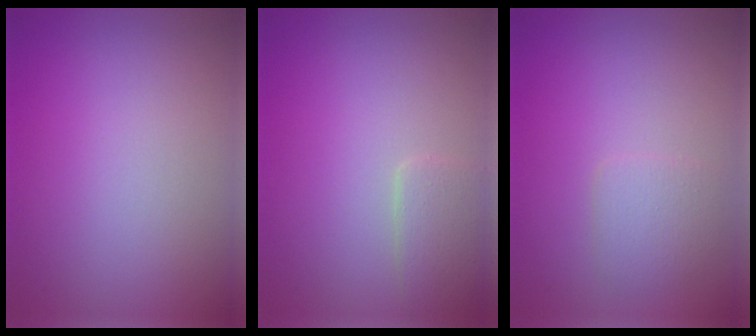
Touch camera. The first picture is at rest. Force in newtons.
{"total": 2.1, "press": 2.1, "slide": 0.1}
{"total": 1.8, "press": 1.8, "slide": 0.1}